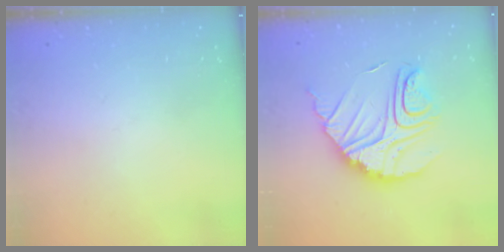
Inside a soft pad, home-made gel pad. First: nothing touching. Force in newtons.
{"total": 14.7, "press": 14.7, "slide": 1.1}